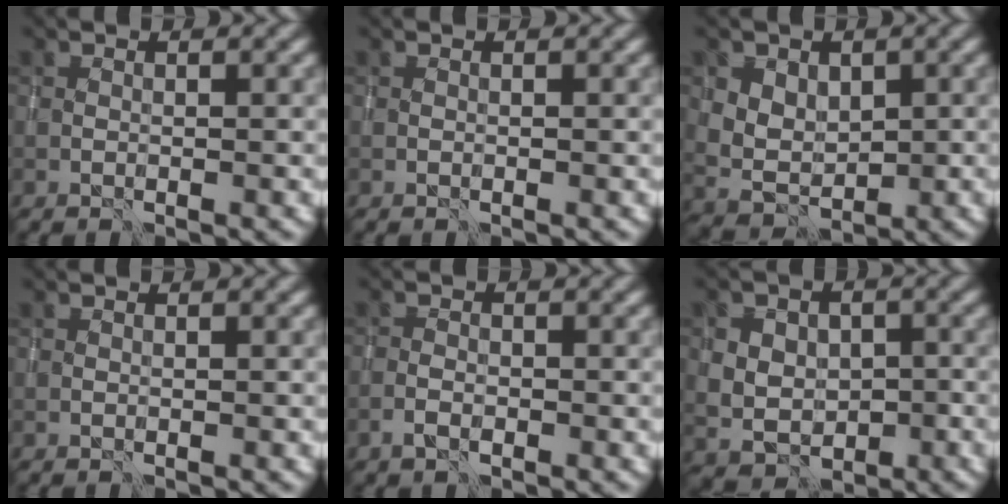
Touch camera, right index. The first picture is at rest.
{"total": 0.0}
{"total": 3.8, "force": [1.1, 3.1, 2.0], "torque": [-0.025, -0.001, 0.026]}
{"total": 0.0}
{"total": 1.2, "force": [-0.8, 0.7, 0.6], "torque": [-0.007, 0.005, -0.019]}
{"total": 6.2, "force": [0.3, 5.2, 3.3], "torque": [-0.037, 0.014, -0.008]}